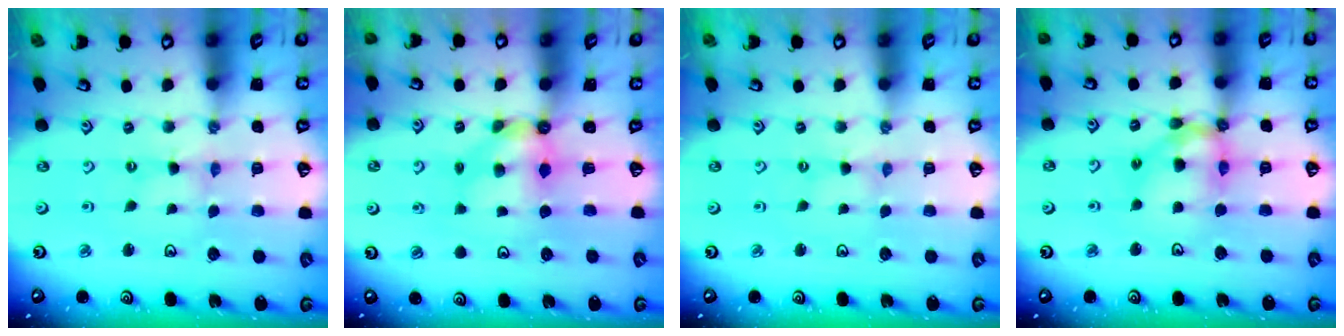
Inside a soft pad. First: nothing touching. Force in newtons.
{"total": 5.3, "press": 5.2, "slide": 0.4}
{"total": 0.0}
{"total": 13.5, "press": 13.5, "slide": 1.2}